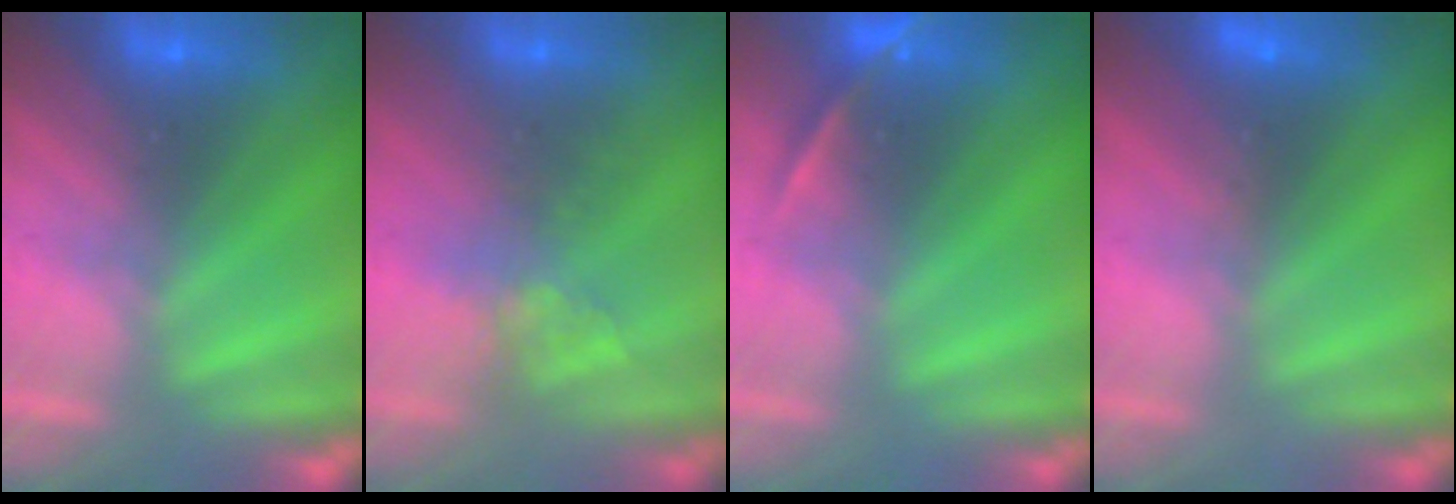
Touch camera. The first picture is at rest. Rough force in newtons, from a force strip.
{"total": 2.4}
{"total": 1.8}
{"total": 3.0}